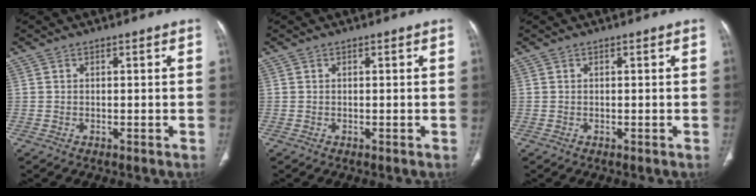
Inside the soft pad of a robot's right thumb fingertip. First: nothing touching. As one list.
[{"total": 0.0}, {"total": 0.0}]